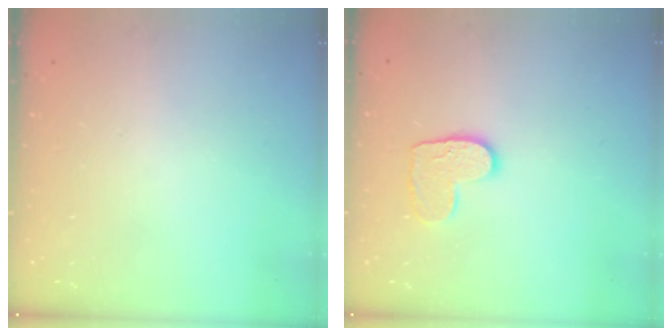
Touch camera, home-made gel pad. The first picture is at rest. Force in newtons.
{"total": 8.9, "press": 8.9, "slide": 0.4}